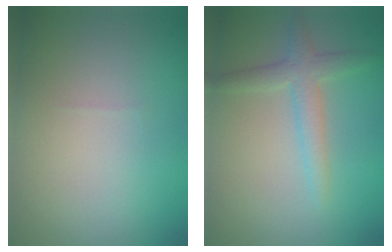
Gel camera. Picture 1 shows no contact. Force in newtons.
{"total": 2.7, "press": 2.7, "slide": 0.1}